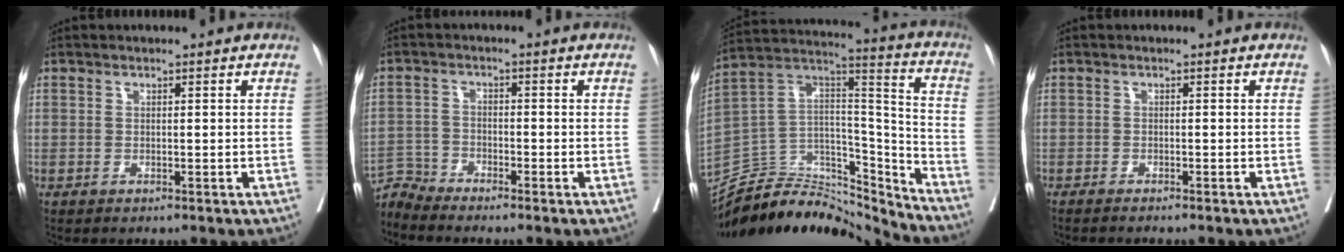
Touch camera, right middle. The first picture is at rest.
{"total": 3.6, "force": [-3.3, -0.8, -1.1], "torque": [0.026, -0.011, -0.063]}
{"total": 24.7, "force": [-23.5, 5.2, 5.6], "torque": [-0.130, 0.026, -0.384]}
{"total": 2.4, "force": [-2.1, -0.2, 1.2], "torque": [-0.011, 0.001, -0.027]}